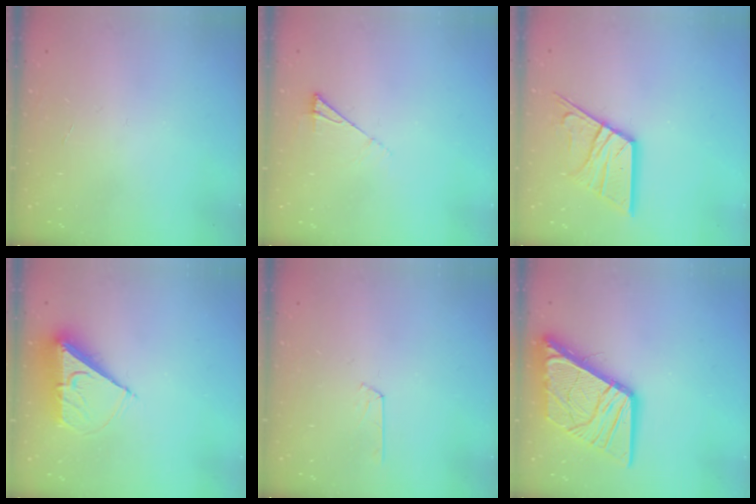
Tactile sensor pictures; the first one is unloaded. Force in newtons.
{"total": 4.8, "press": 4.8, "slide": 0.7}
{"total": 15.5, "press": 15.4, "slide": 1.7}
{"total": 7.6, "press": 7.6, "slide": 0.2}
{"total": 2.9, "press": 2.9, "slide": 0.3}
{"total": 19.1, "press": 18.9, "slide": 2.5}